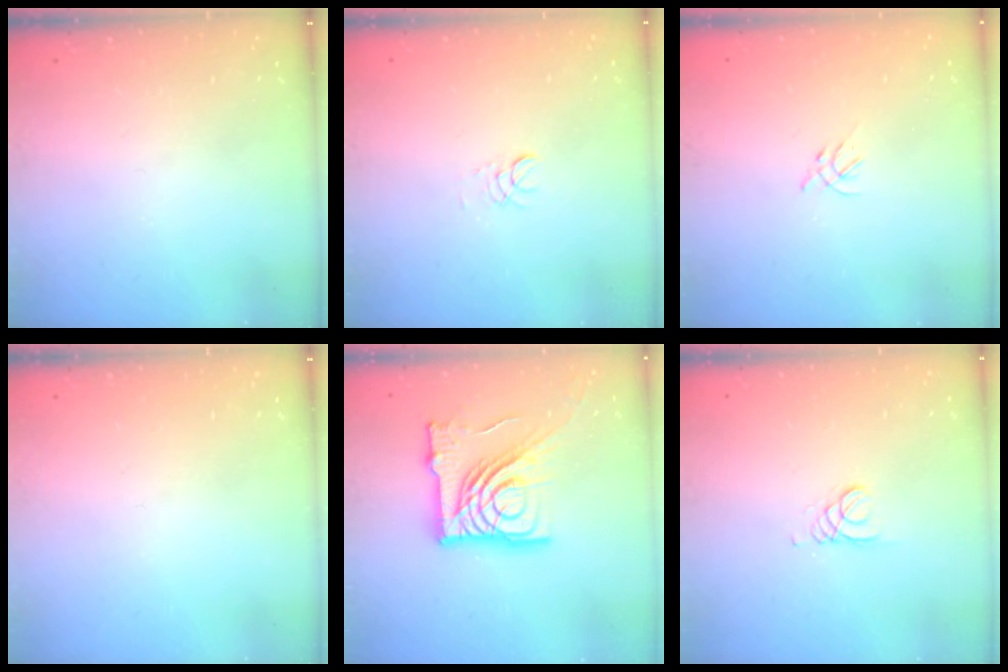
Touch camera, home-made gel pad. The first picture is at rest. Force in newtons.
{"total": 2.9, "press": 2.8, "slide": 0.3}
{"total": 2.3, "press": 2.2, "slide": 0.6}
{"total": 0.0}
{"total": 22.2, "press": 22.1, "slide": 2.7}
{"total": 0.7, "press": 0.7, "slide": 0.1}